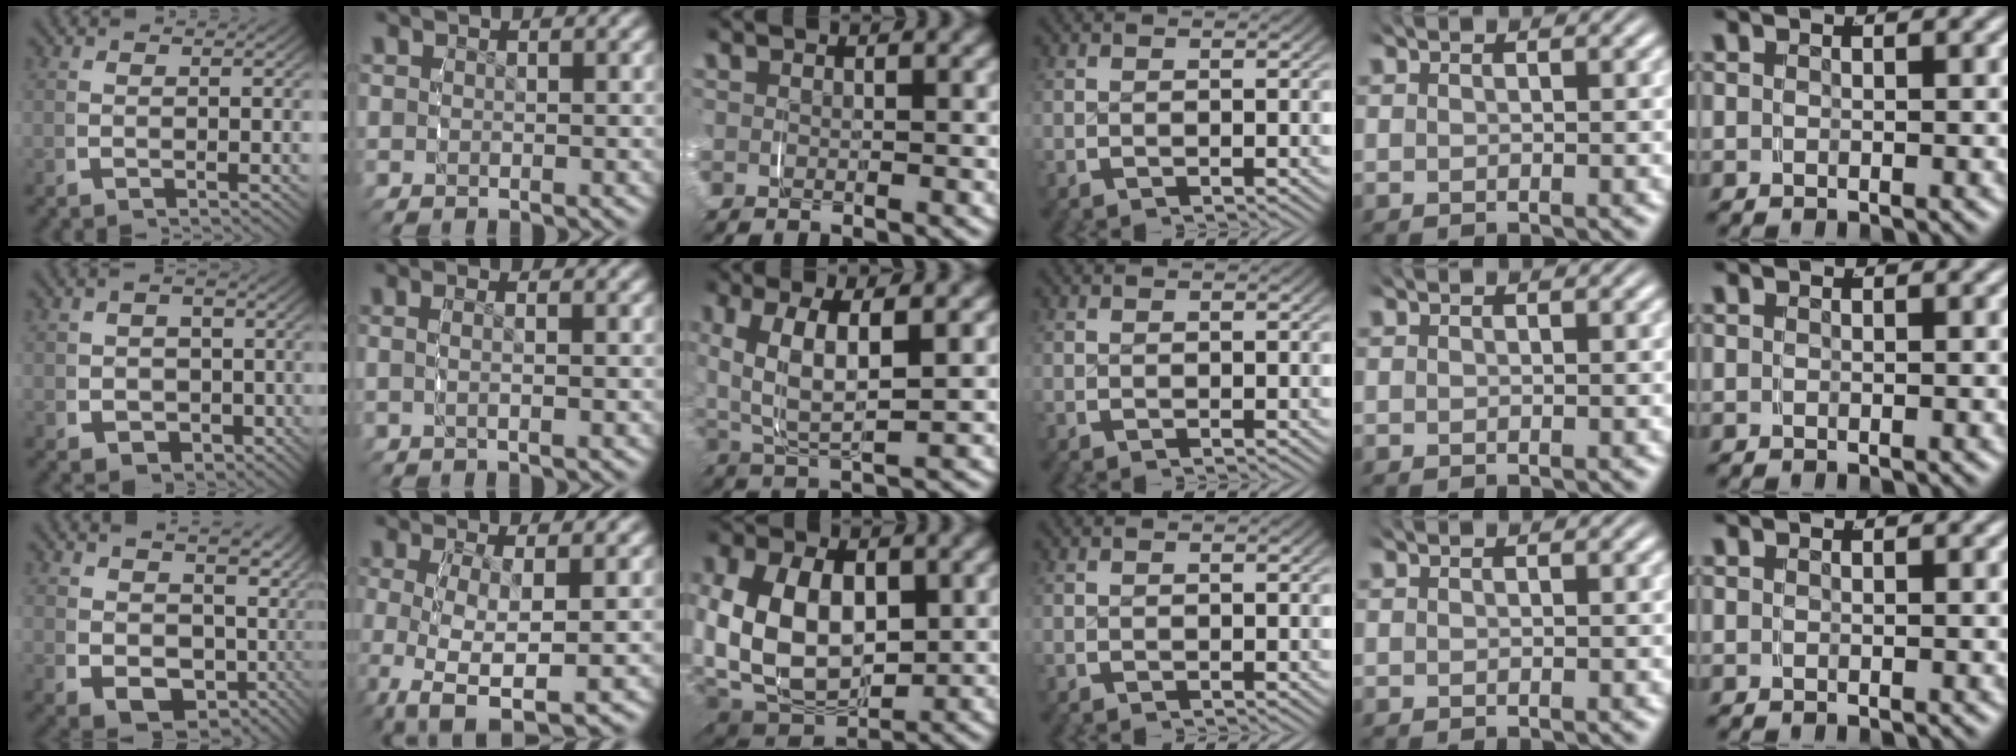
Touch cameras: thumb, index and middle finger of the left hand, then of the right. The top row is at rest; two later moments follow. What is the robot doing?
{"motion": "grasp_and_lifting", "object": "shirt"}